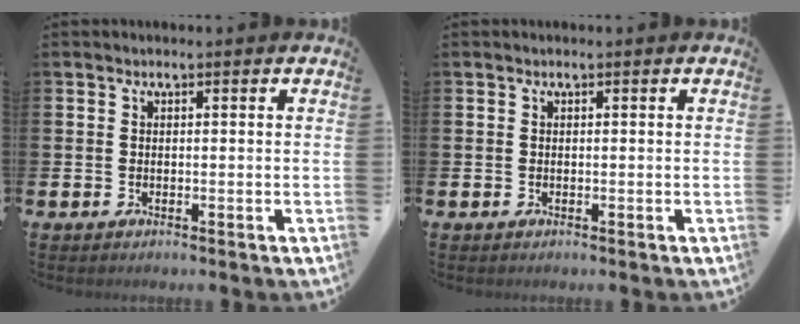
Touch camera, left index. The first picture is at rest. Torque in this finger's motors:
{"motor_torque": [-0.05, 0.06, 0.02, 0.00]}